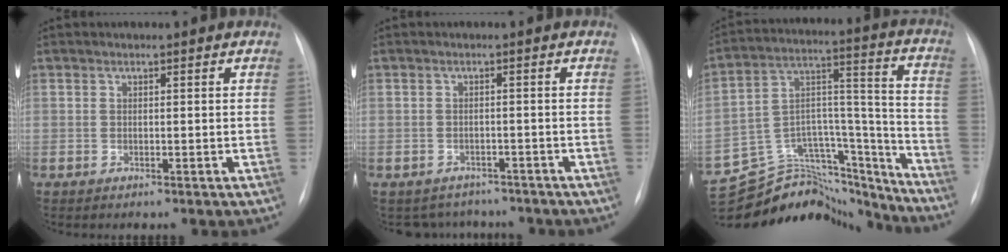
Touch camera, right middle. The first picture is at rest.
{"total": 5.5, "force": [-4.9, 2.5, -0.2], "torque": [0.004, 0.013, -0.058]}
{"total": 23.6, "force": [-21.9, 7.0, 5.1], "torque": [-0.116, 0.052, -0.340]}